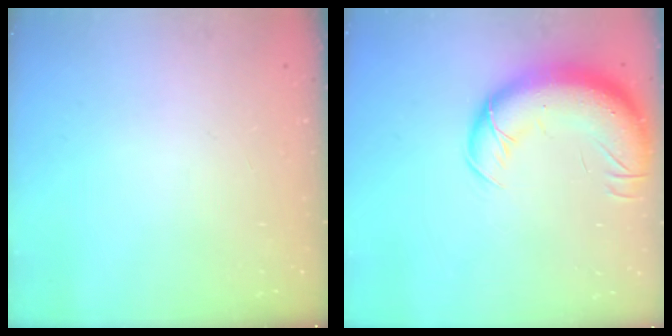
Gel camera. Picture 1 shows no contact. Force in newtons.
{"total": 17.9, "press": 17.4, "slide": 4.1}